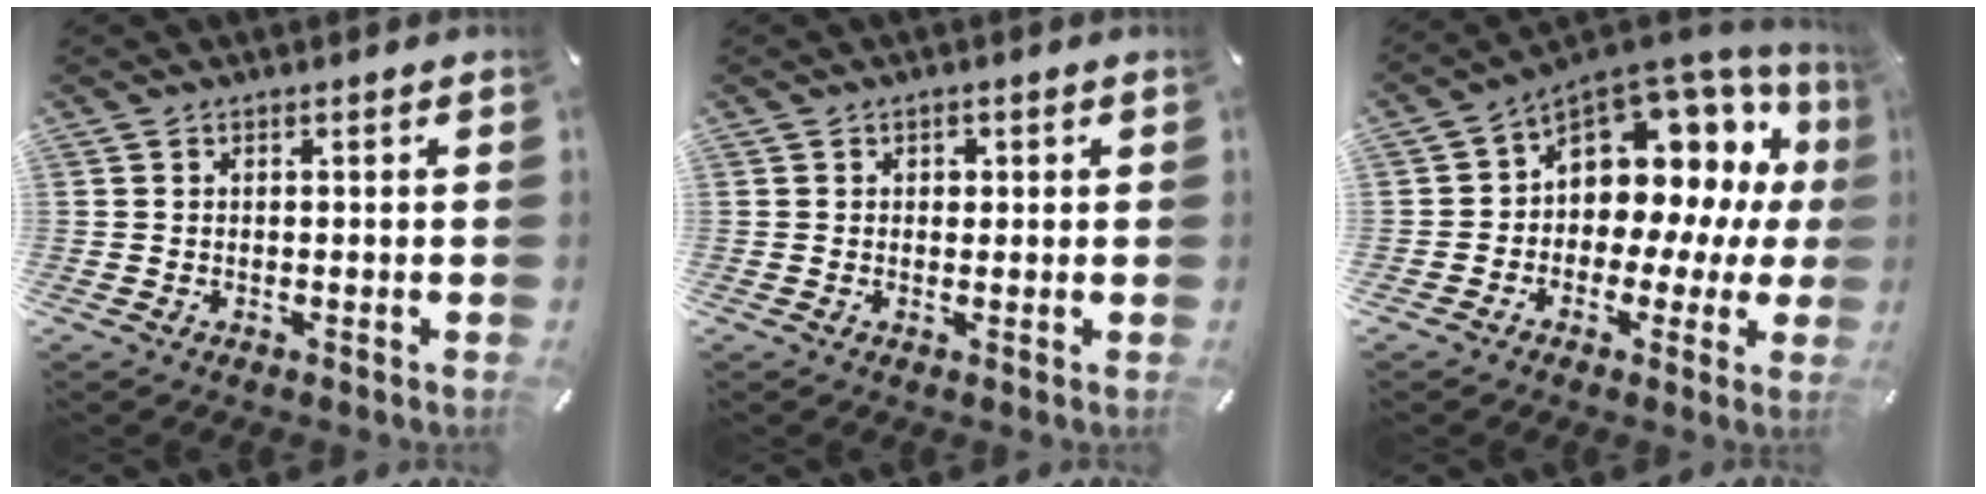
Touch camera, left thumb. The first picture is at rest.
{"total": 1.3, "force": [0.3, 1.2, 0.5], "torque": [0.005, 0.000, 0.000]}
{"total": 11.8, "force": [4.8, 8.6, 6.6], "torque": [-0.093, -0.056, 0.081]}